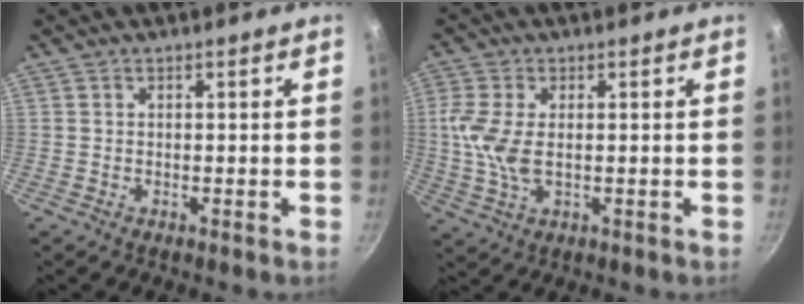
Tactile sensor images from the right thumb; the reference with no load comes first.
{"total": 7.1, "force": [0.3, 3.6, 6.1], "torque": [-0.137, -0.002, 0.005]}